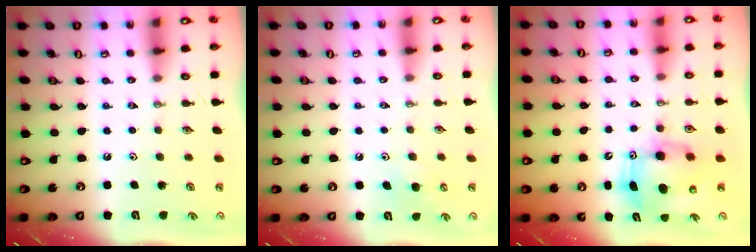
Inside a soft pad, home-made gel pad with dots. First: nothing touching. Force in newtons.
{"total": 6.3, "press": 6.2, "slide": 0.6}
{"total": 8.8, "press": 8.6, "slide": 1.9}